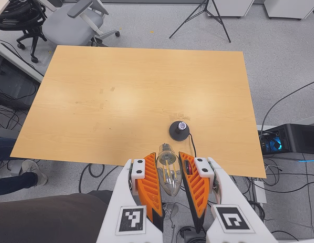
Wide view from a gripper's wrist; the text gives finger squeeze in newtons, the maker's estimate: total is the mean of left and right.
{"total": 10.5, "left": 9.5, "right": 11.4}